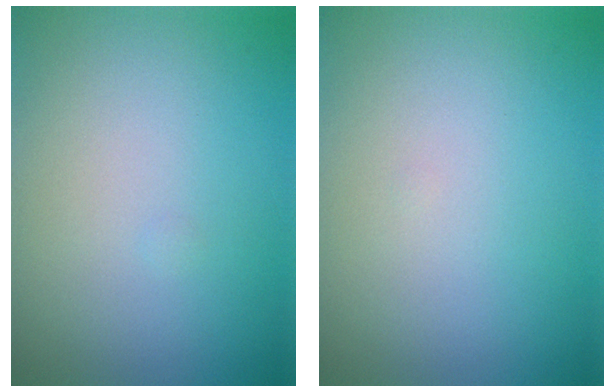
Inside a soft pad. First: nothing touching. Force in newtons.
{"total": 0.0}